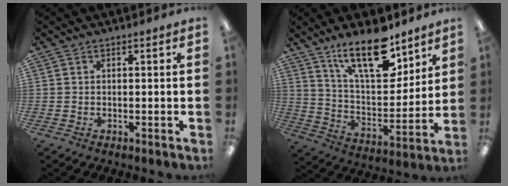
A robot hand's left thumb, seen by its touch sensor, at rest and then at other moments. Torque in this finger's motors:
{"motor_torque": [0.35, 0.36, 1.43, -1.34, 0.10]}